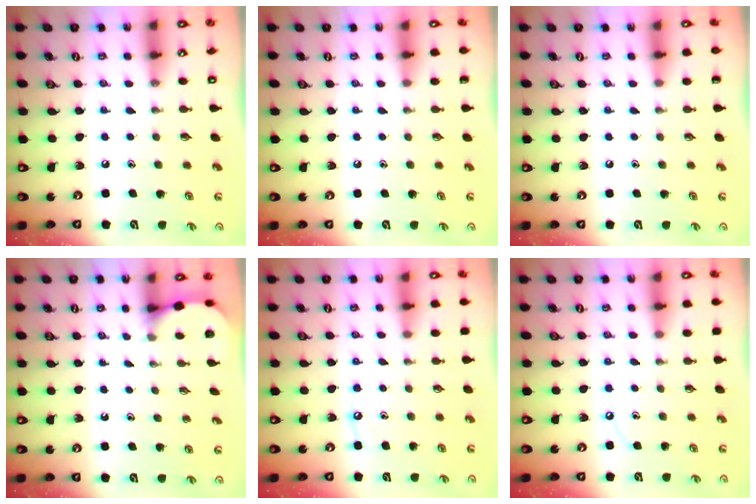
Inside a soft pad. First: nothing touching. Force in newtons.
{"total": 0.0}
{"total": 0.0}
{"total": 2.3, "press": 2.3, "slide": 0.2}
{"total": 5.9, "press": 5.9, "slide": 0.6}
{"total": 3.6, "press": 3.6, "slide": 0.5}